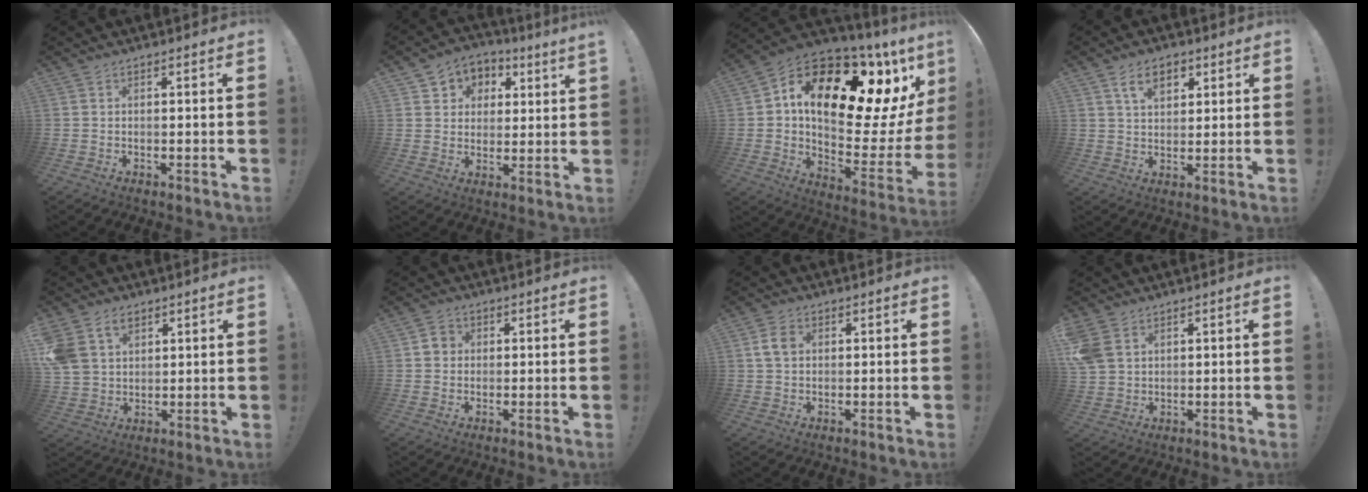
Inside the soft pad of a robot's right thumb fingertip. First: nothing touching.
{"total": 5.9, "force": [2.6, 5.2, 0.9], "torque": [-0.019, -0.020, 0.053]}
{"total": 22.2, "force": [8.2, 11.2, 17.3], "torque": [-0.261, -0.050, 0.151]}
{"total": 8.2, "force": [4.0, 5.0, 5.1], "torque": [-0.075, -0.001, 0.072]}
{"total": 9.8, "force": [5.0, 7.3, 4.3], "torque": [-0.079, -0.018, 0.100]}
{"total": 3.7, "force": [0.4, 3.3, 1.6], "torque": [-0.019, 0.009, 0.006]}
{"total": 4.8, "force": [1.1, 3.4, 3.3], "torque": [-0.050, 0.004, 0.021]}
{"total": 6.3, "force": [2.9, 4.4, 3.3], "torque": [-0.068, -0.008, 0.059]}